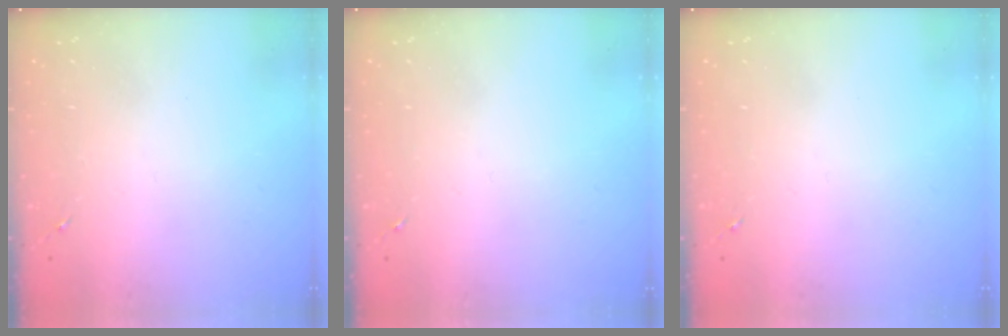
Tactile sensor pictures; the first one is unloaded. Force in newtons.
{"total": 0.0}
{"total": 0.0}